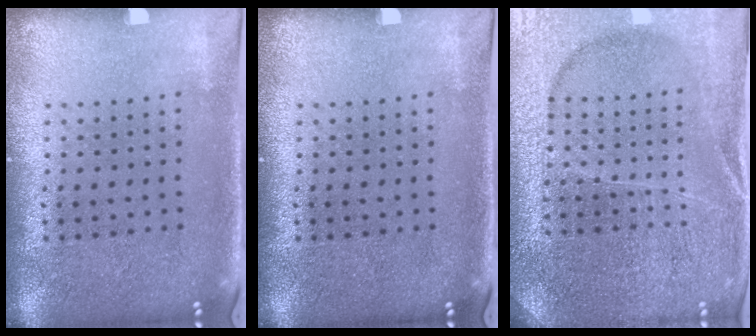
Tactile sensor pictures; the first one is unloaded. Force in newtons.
{"total": 0.0}
{"total": 4.2, "press": 4.0, "slide": 1.2}